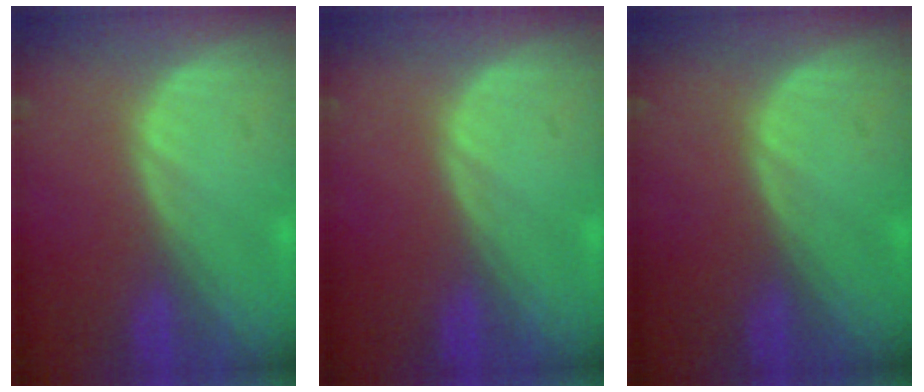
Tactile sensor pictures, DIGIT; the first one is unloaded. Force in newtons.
{"total": 0.0}
{"total": 0.0}